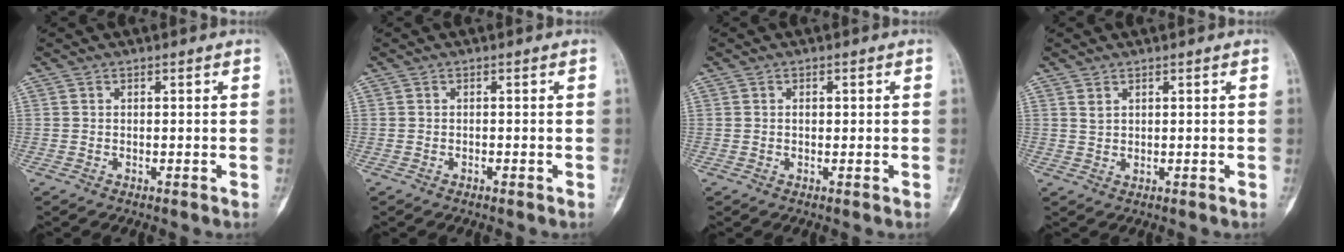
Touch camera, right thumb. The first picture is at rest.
{"total": 0.0}
{"total": 1.4, "force": [0.3, 0.7, 1.2], "torque": [-0.021, 0.001, 0.004]}
{"total": 1.3, "force": [0.9, 0.6, 0.8], "torque": [-0.011, -0.006, 0.021]}